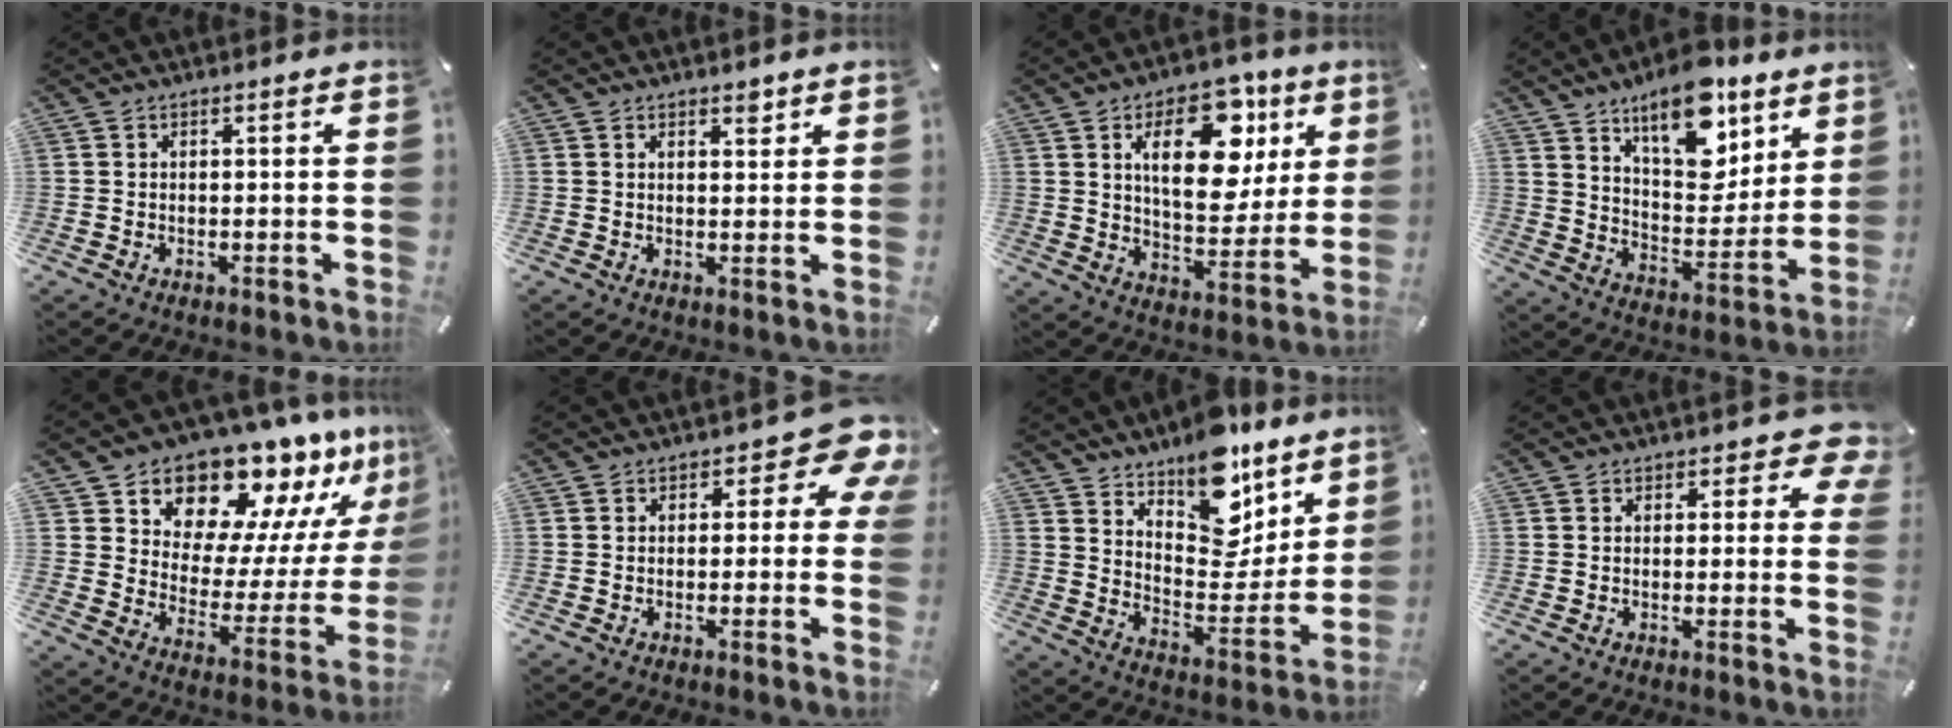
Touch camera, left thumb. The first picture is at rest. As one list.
[{"total": 2.1, "force": [1.5, 1.0, 0.9], "torque": [-0.005, -0.008, 0.024]}, {"total": 19.7, "force": [8.0, 11.1, 14.1], "torque": [-0.197, -0.023, 0.131]}, {"total": 17.2, "force": [11.9, 8.3, 9.2], "torque": [-0.138, -0.075, 0.208]}, {"total": 15.9, "force": [14.3, 6.5, 2.6], "torque": [-0.037, -0.148, 0.242]}, {"total": 8.4, "force": [2.7, 4.5, 6.6], "torque": [-0.071, -0.020, 0.042]}, {"total": 14.4, "force": [11.7, 6.8, 4.9], "torque": [-0.063, -0.112, 0.208]}, {"total": 5.8, "force": [2.8, 3.2, 3.9], "torque": [-0.034, -0.015, 0.041]}]